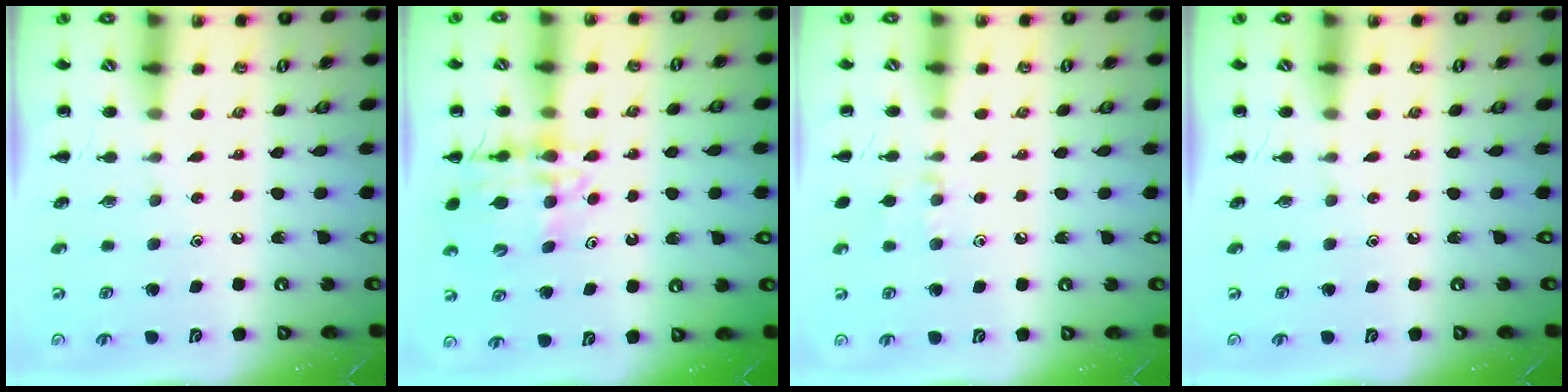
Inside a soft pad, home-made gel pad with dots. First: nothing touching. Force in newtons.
{"total": 12.1, "press": 11.7, "slide": 3.2}
{"total": 6.5, "press": 6.2, "slide": 2.0}
{"total": 0.0}